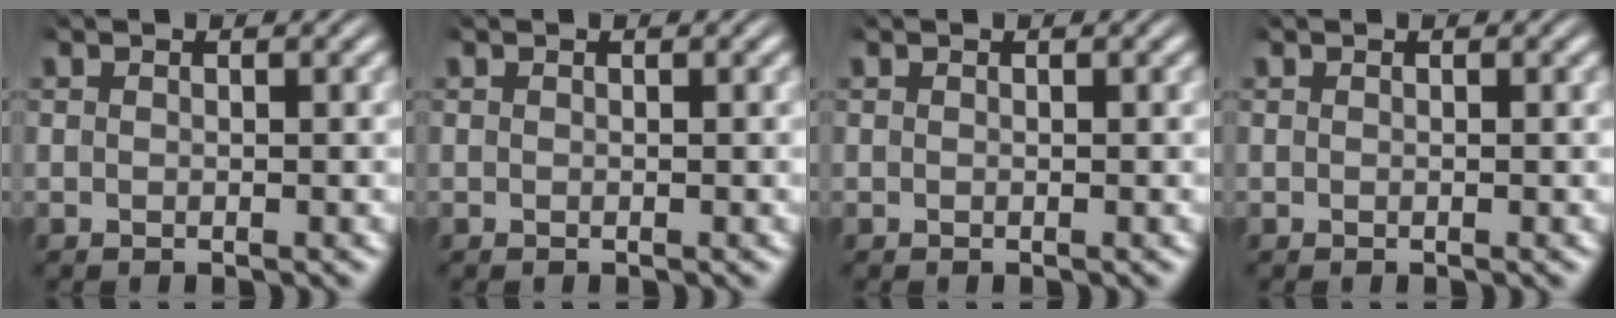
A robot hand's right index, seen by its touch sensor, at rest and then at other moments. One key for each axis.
{"total": 0.0}
{"total": 0.0}
{"total": 0.0}